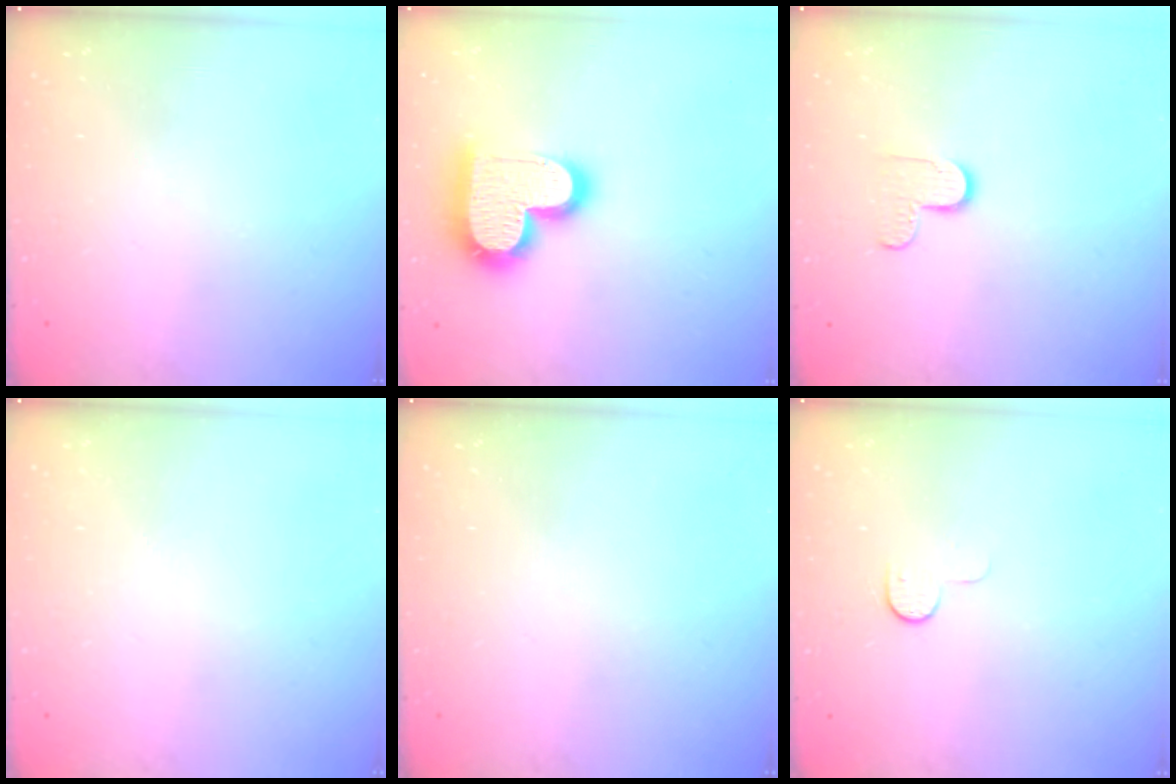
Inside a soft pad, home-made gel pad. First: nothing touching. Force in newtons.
{"total": 19.5, "press": 19.5, "slide": 1.5}
{"total": 5.6, "press": 5.5, "slide": 0.4}
{"total": 0.0}
{"total": 0.0}
{"total": 4.9, "press": 4.9, "slide": 0.5}